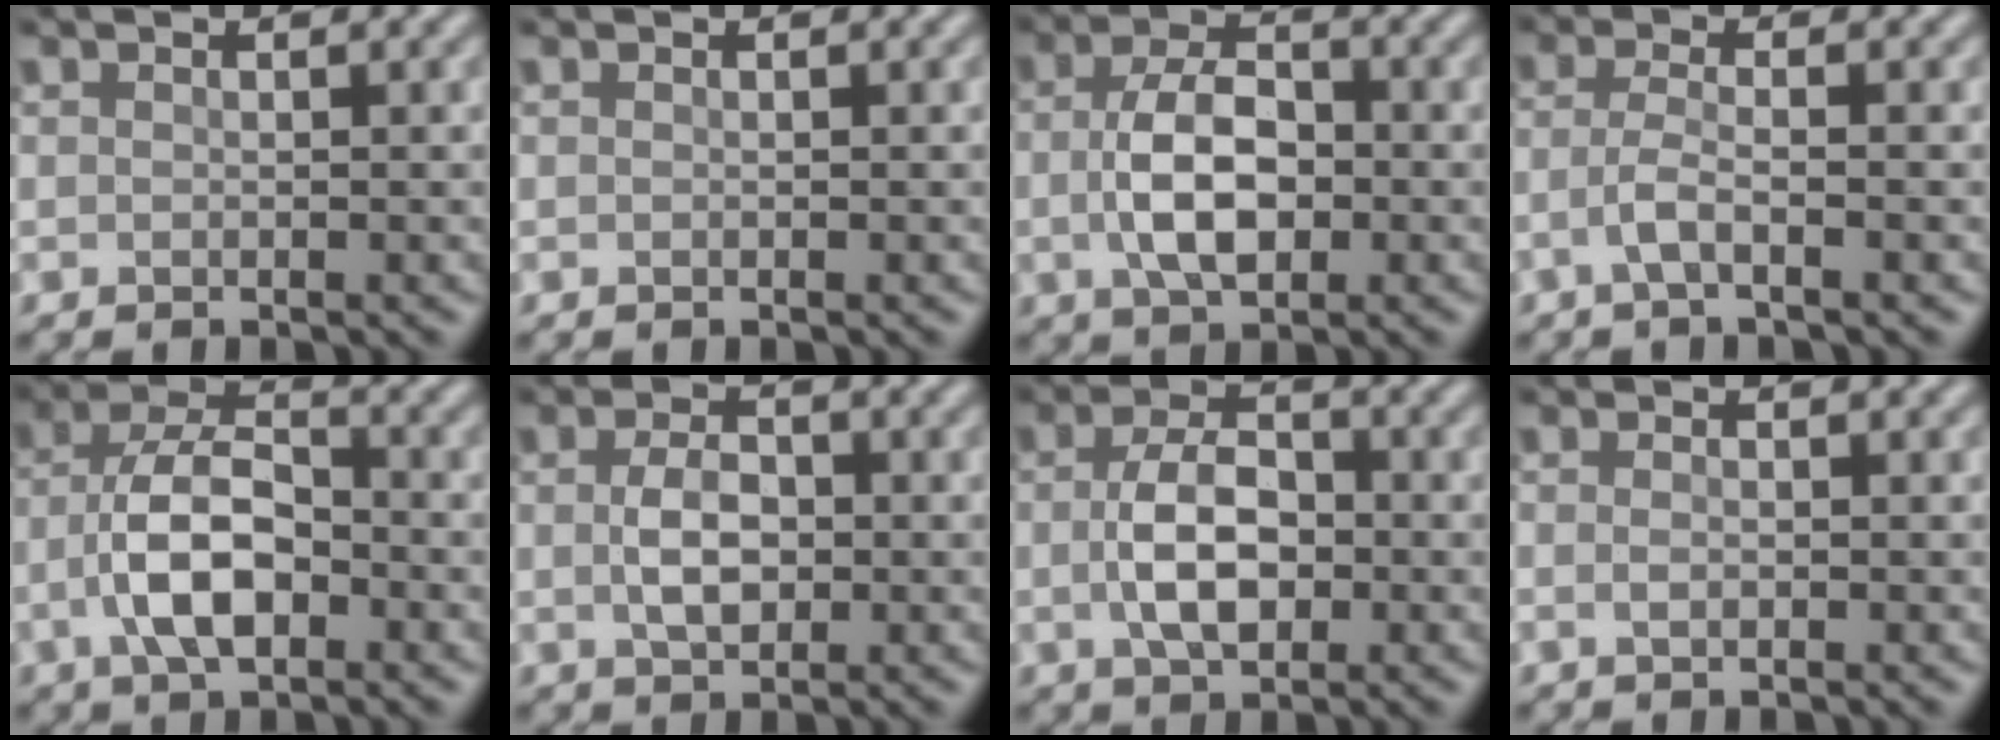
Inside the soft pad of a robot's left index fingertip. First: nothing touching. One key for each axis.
{"total": 0.0}
{"total": 5.7, "fx": -0.8, "fy": 3.3, "fz": 4.6, "tx": -0.095, "ty": -0.003, "tz": -0.018}
{"total": 2.3, "fx": -1.2, "fy": 0.5, "fz": 1.9, "tx": -0.042, "ty": -0.003, "tz": -0.033}
{"total": 6.3, "fx": -2.0, "fy": 3.1, "fz": 5.1, "tx": -0.100, "ty": 0.001, "tz": -0.044}
{"total": 3.3, "fx": -0.4, "fy": 2.1, "fz": 2.6, "tx": -0.057, "ty": -0.002, "tz": -0.010}
{"total": 5.1, "fx": -0.8, "fy": 3.0, "fz": 4.0, "tx": -0.081, "ty": -0.002, "tz": -0.018}
{"total": 0.8, "fx": -0.5, "fy": 0.3, "fz": 0.5, "tx": -0.015, "ty": -0.003, "tz": -0.012}